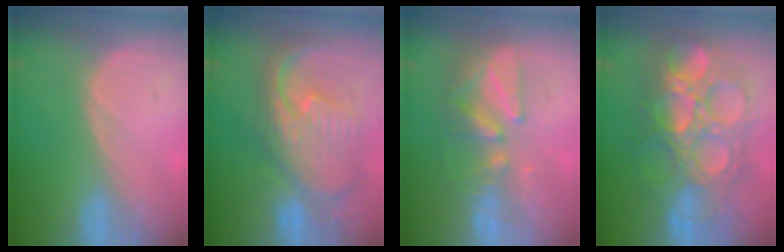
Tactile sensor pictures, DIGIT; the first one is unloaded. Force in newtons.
{"total": 12.2, "press": 10.5, "slide": 6.2}
{"total": 8.8, "press": 7.8, "slide": 4.1}
{"total": 13.4, "press": 13.3, "slide": 1.5}